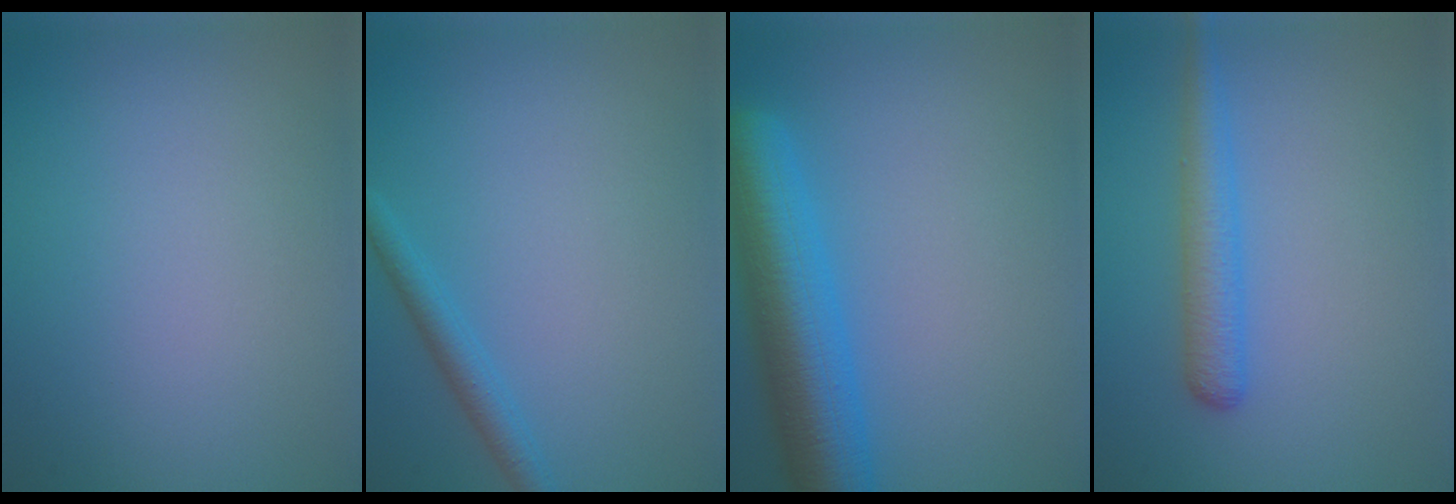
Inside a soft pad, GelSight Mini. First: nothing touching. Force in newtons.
{"total": 1.9, "press": 1.9, "slide": 0.2}
{"total": 7.6, "press": 7.6, "slide": 0.3}
{"total": 2.9, "press": 2.9, "slide": 0.1}